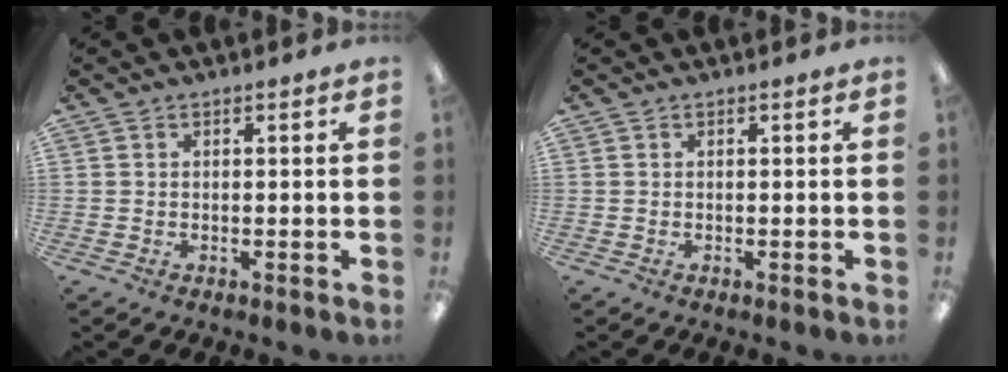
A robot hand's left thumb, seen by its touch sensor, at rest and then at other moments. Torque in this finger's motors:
{"motor_torque": [0.00, 0.00, 0.00, 0.00, 0.00]}